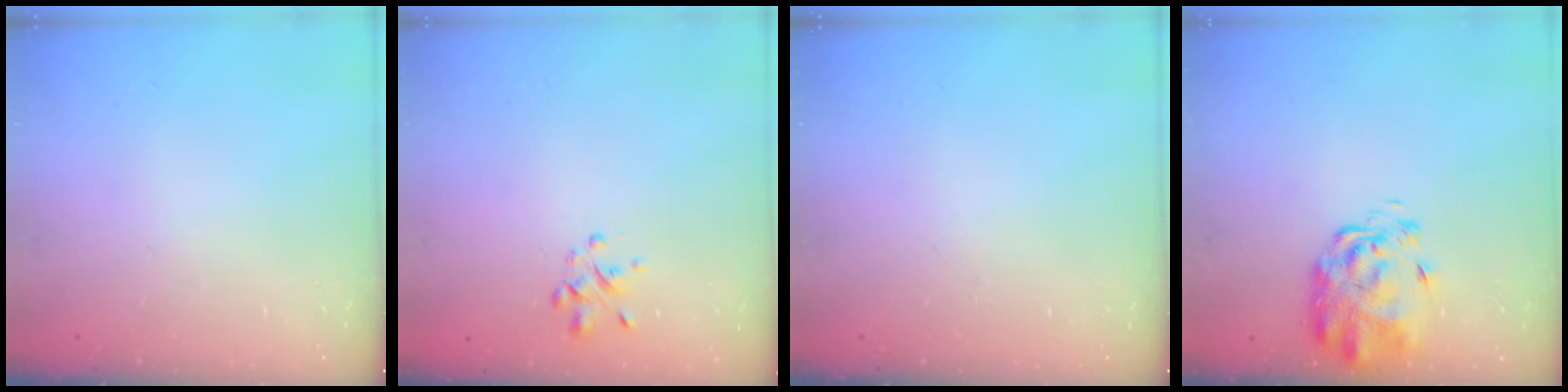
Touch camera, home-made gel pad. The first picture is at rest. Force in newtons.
{"total": 1.8, "press": 1.8, "slide": 0.5}
{"total": 0.0}
{"total": 3.4, "press": 3.0, "slide": 1.5}